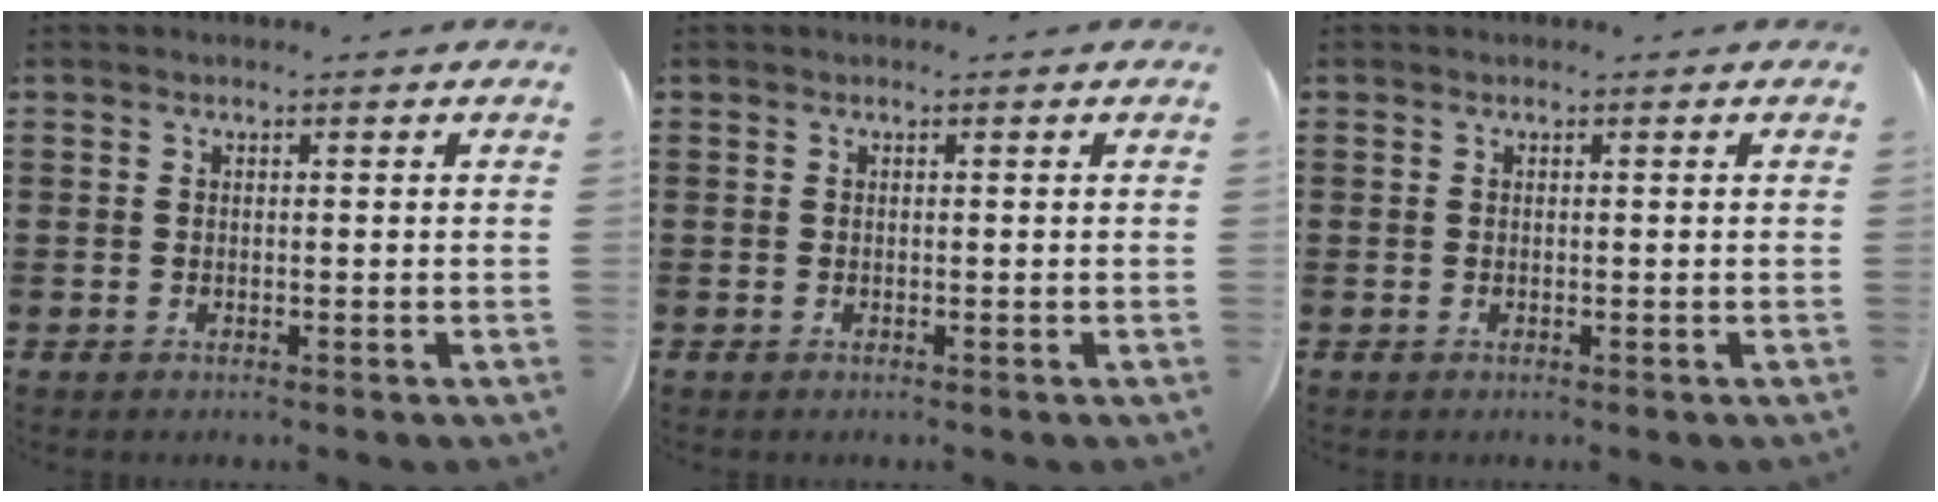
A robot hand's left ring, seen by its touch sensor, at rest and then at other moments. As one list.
[{"total": 0.0}, {"total": 0.0}]